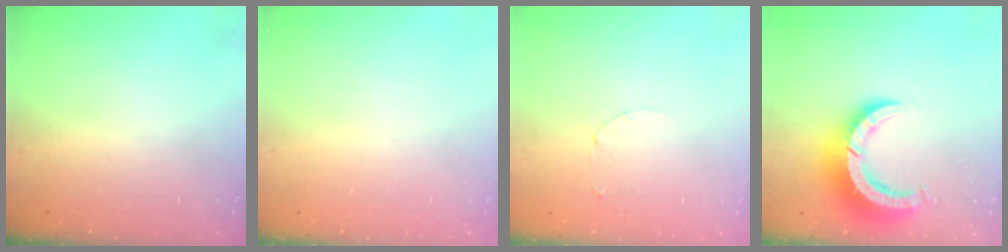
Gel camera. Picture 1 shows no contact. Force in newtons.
{"total": 0.0}
{"total": 1.6, "press": 1.6, "slide": 0.2}
{"total": 10.3, "press": 10.2, "slide": 1.2}